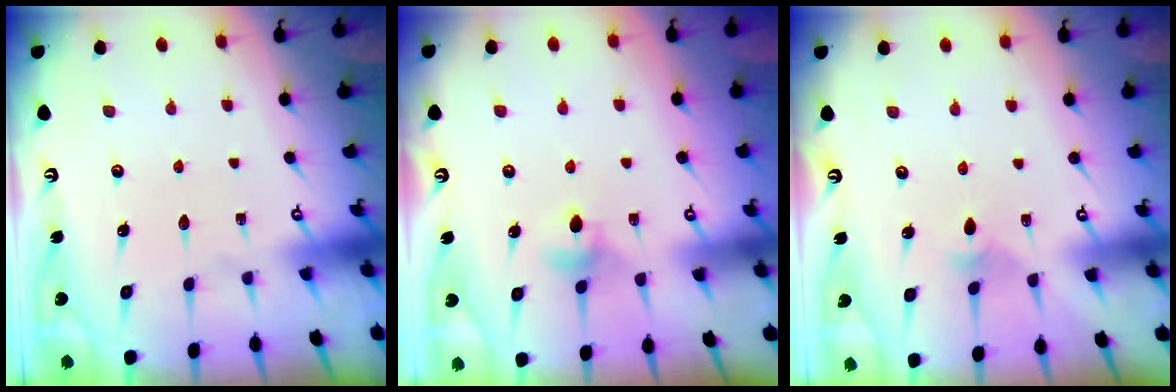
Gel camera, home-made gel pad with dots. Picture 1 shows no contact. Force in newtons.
{"total": 4.4, "press": 4.4, "slide": 0.6}
{"total": 2.3, "press": 2.3, "slide": 0.4}